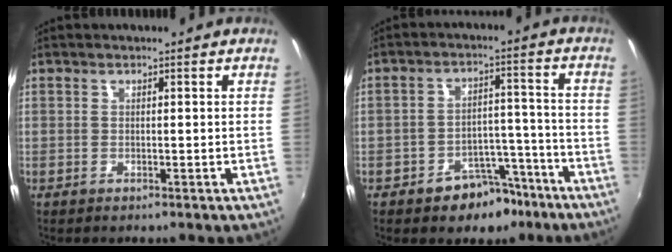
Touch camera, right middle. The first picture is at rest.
{"total": 9.1, "force": [-6.2, 5.6, 3.5], "torque": [-0.063, 0.030, -0.073]}